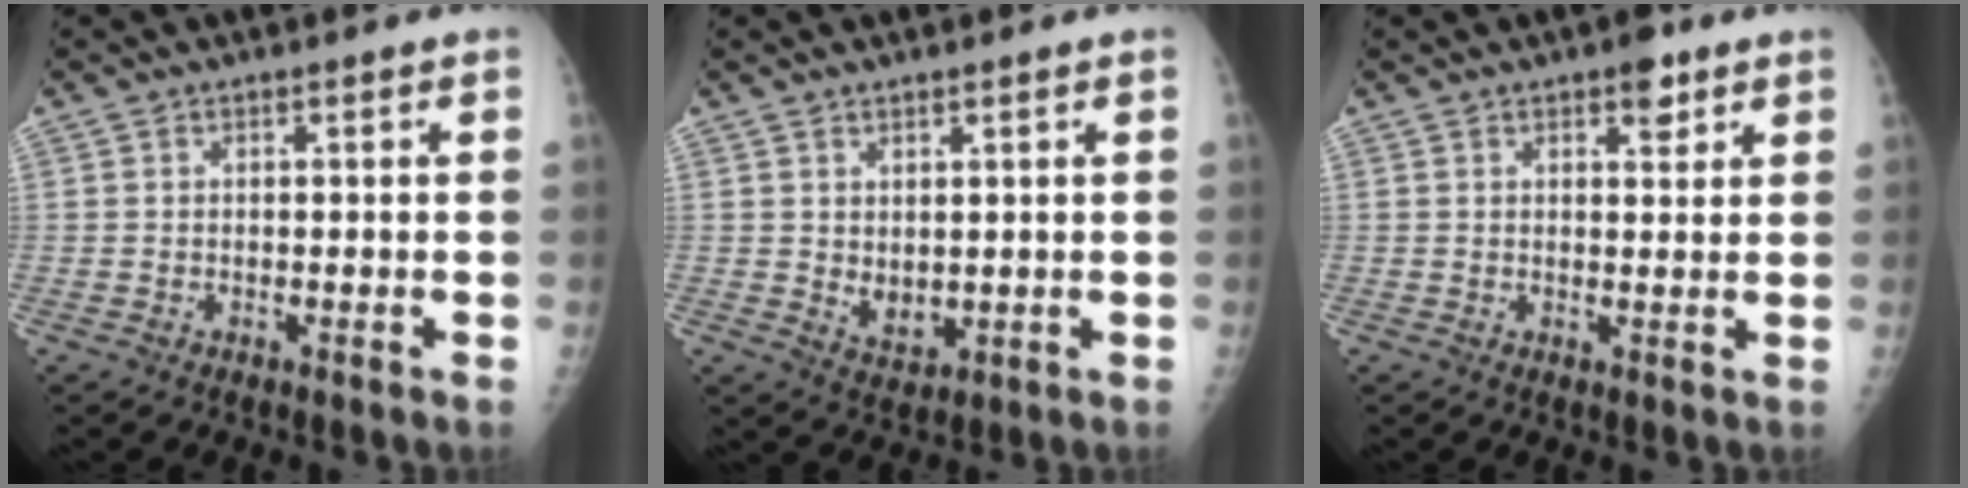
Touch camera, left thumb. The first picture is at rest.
{"total": 3.9, "force": [1.1, 2.4, 2.9], "torque": [-0.037, -0.017, 0.029]}
{"total": 3.8, "force": [2.3, 1.8, 2.4], "torque": [-0.017, -0.010, 0.030]}